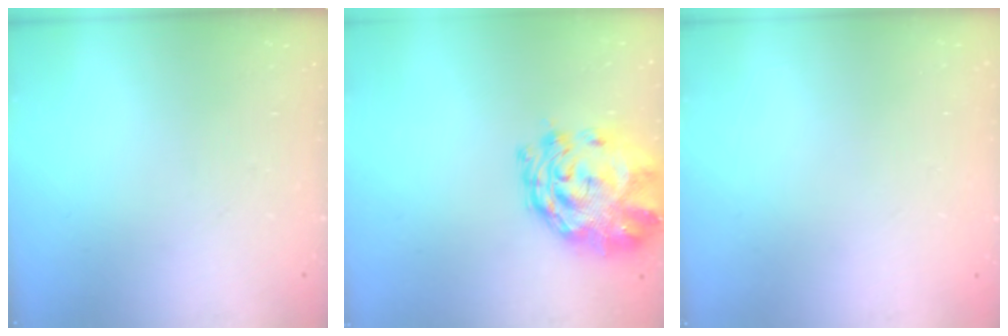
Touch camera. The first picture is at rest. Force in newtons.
{"total": 4.3, "press": 4.0, "slide": 1.5}
{"total": 1.8, "press": 1.8, "slide": 0.2}